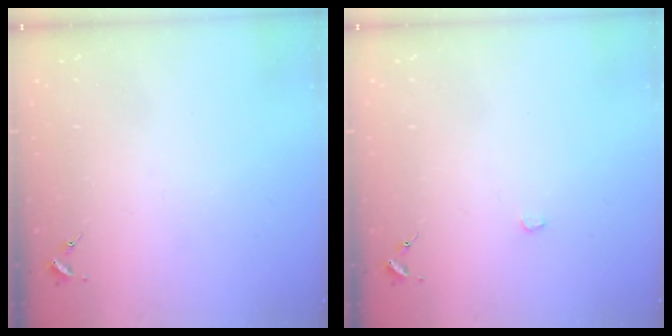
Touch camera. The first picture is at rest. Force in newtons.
{"total": 1.3, "press": 1.3, "slide": 0.1}